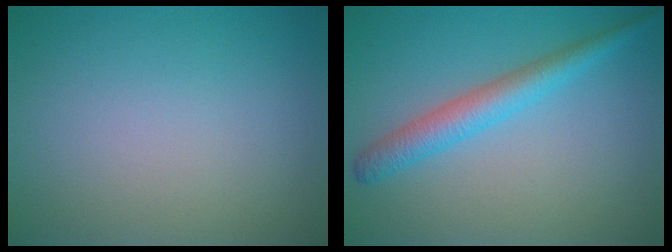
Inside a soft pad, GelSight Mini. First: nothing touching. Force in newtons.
{"total": 3.4, "press": 3.4, "slide": 0.1}